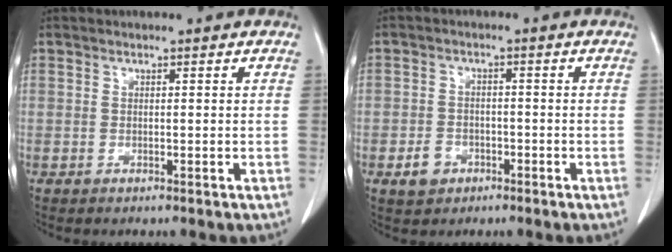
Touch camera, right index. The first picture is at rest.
{"total": 3.6, "force": [-1.9, 2.8, 1.4], "torque": [-0.024, 0.005, -0.025]}